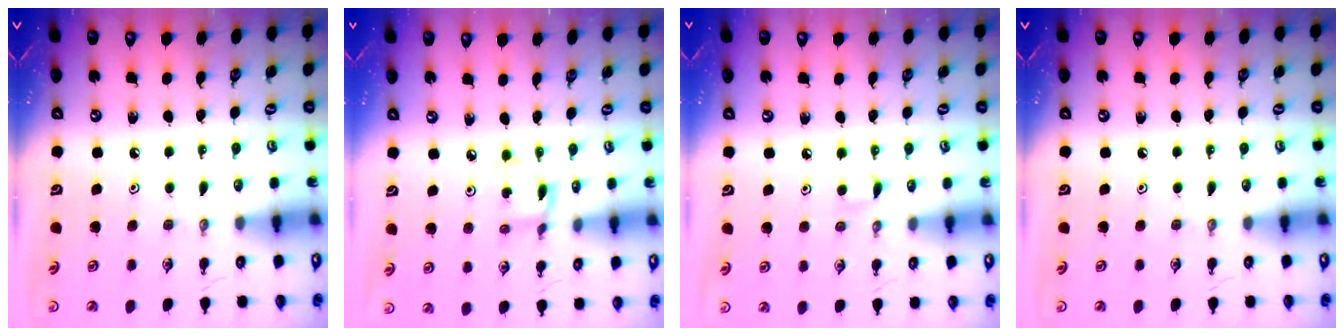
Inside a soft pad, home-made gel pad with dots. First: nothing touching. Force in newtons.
{"total": 2.0, "press": 2.0, "slide": 0.1}
{"total": 3.9, "press": 3.9, "slide": 0.6}
{"total": 0.0}